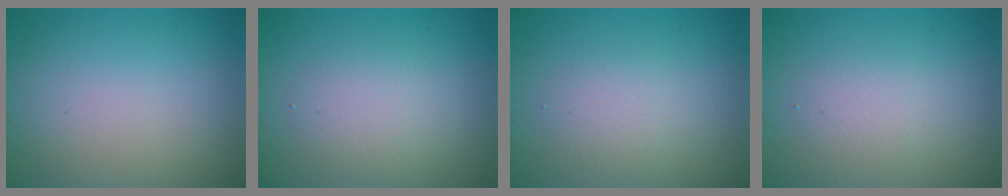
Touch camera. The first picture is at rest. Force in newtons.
{"total": 2.9, "press": 2.9, "slide": 0.3}
{"total": 2.2, "press": 2.2, "slide": 0.1}
{"total": 2.0, "press": 2.0, "slide": 0.1}